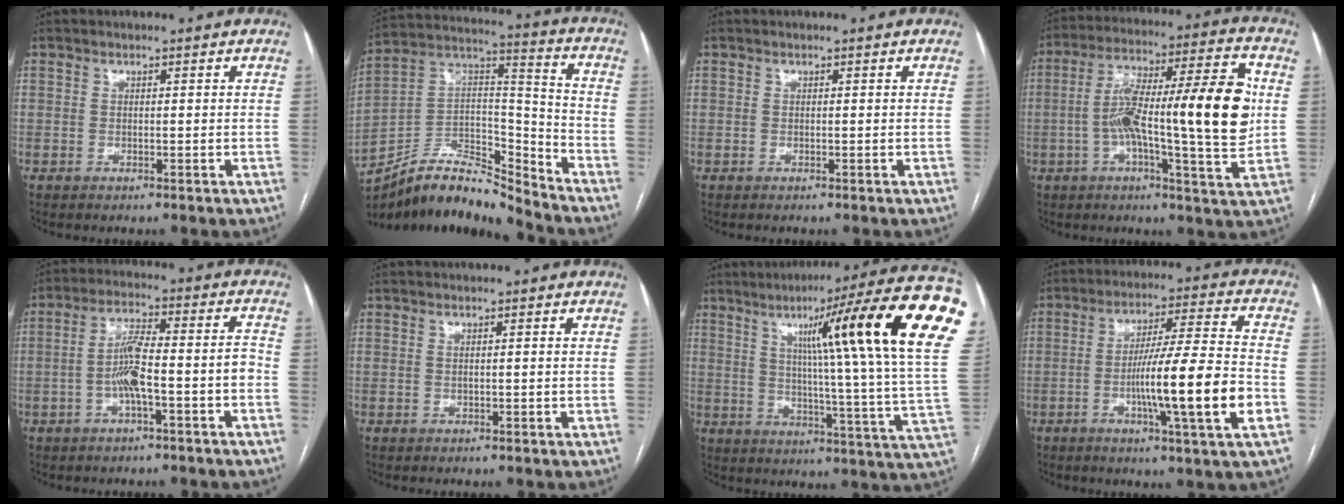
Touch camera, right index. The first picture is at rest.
{"total": 15.1, "force": [-14.5, 2.2, 3.5], "torque": [-0.051, 0.068, -0.260]}
{"total": 0.0}
{"total": 20.7, "force": [-0.1, 2.6, 20.5], "torque": [-0.307, 0.027, -0.008]}
{"total": 8.6, "force": [-2.8, 1.2, 8.0], "torque": [-0.148, 0.033, -0.045]}
{"total": 0.9, "force": [0.0, 0.0, 0.9], "torque": [-0.020, 0.001, 0.003]}
{"total": 28.2, "force": [12.0, -0.1, 25.5], "torque": [-0.273, 0.002, 0.145]}
{"total": 15.5, "force": [-4.1, -0.7, 14.9], "torque": [-0.252, -0.006, -0.072]}